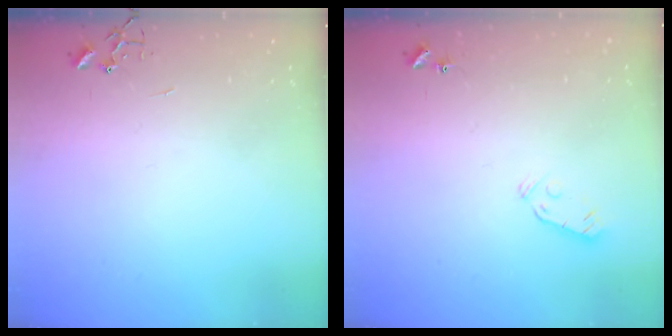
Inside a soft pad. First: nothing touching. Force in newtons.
{"total": 3.8, "press": 3.7, "slide": 0.8}